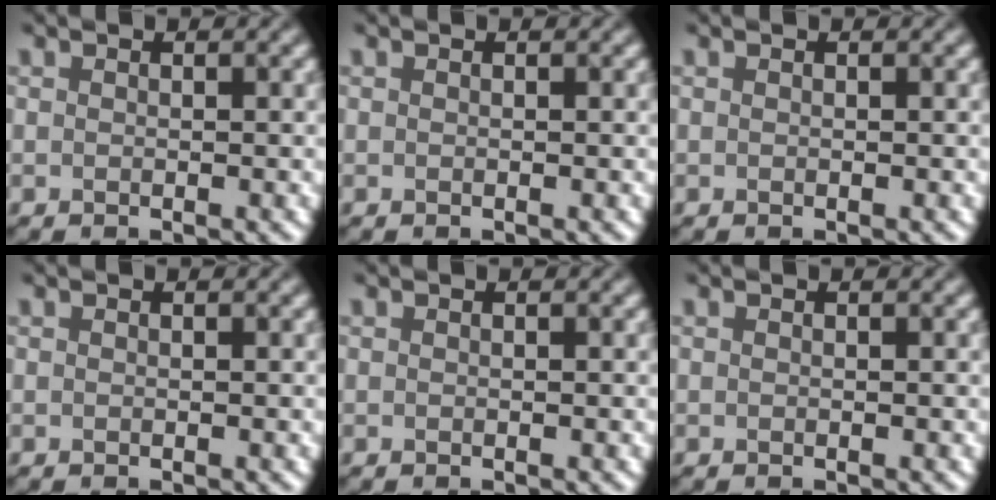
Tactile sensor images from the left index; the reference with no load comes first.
{"total": 0.0}
{"total": 0.0}
{"total": 0.0}
{"total": 0.0}
{"total": 0.0}